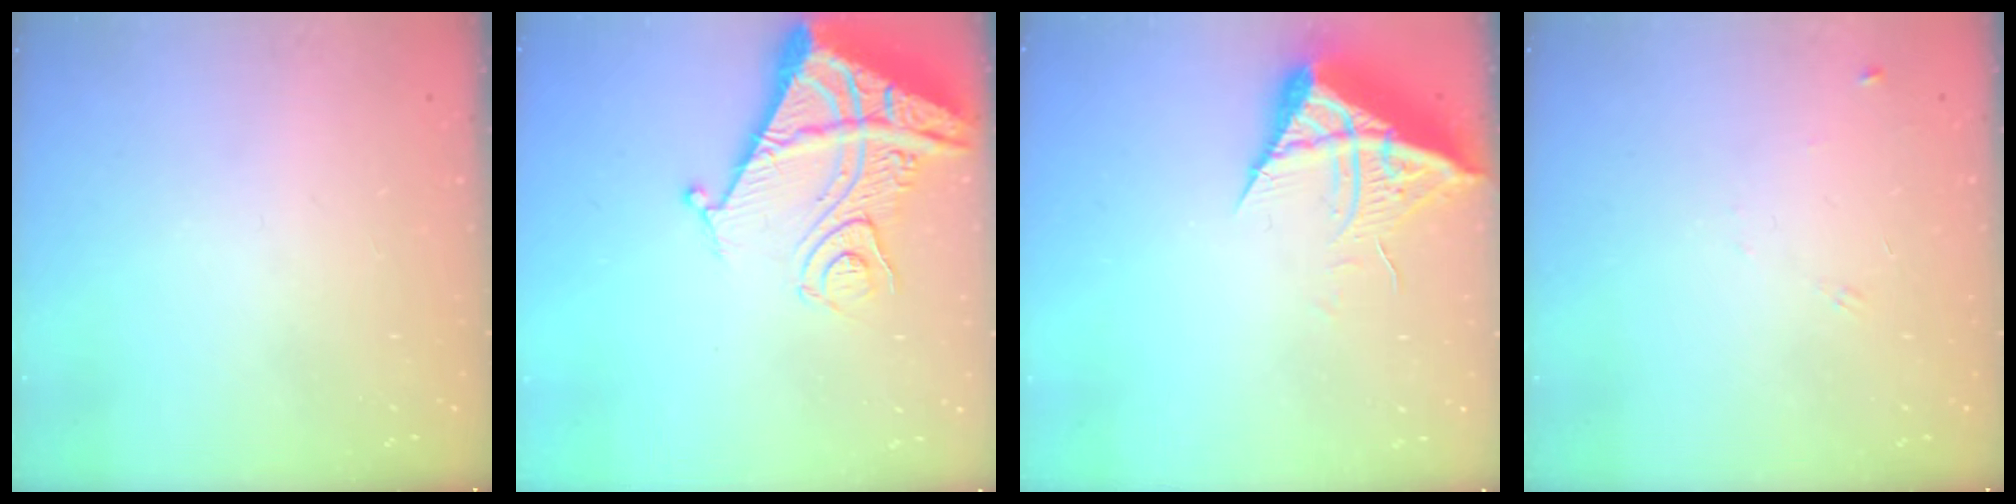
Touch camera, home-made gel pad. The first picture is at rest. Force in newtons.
{"total": 14.0, "press": 13.9, "slide": 1.8}
{"total": 13.1, "press": 13.1, "slide": 0.9}
{"total": 5.7, "press": 5.6, "slide": 0.7}